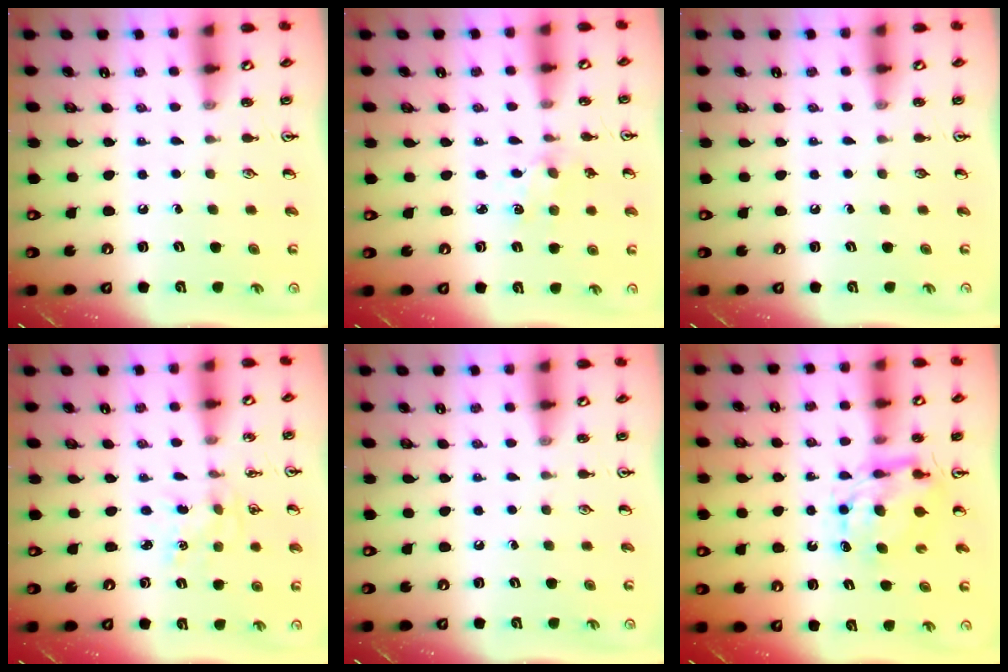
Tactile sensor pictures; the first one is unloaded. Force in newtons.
{"total": 1.9, "press": 1.8, "slide": 0.2}
{"total": 0.0}
{"total": 1.0, "press": 1.0, "slide": 0.1}
{"total": 0.0}
{"total": 7.9, "press": 7.9, "slide": 0.7}